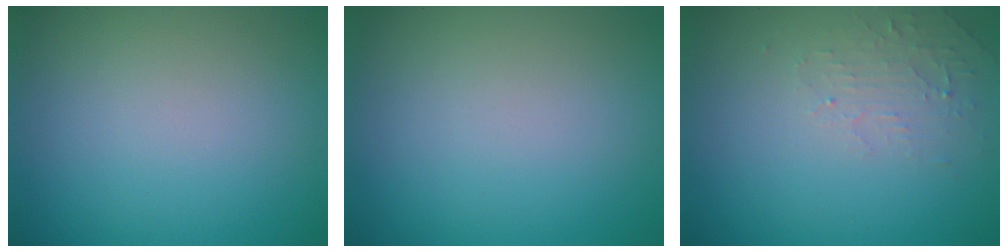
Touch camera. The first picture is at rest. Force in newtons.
{"total": 0.0}
{"total": 2.0, "press": 1.9, "slide": 0.4}